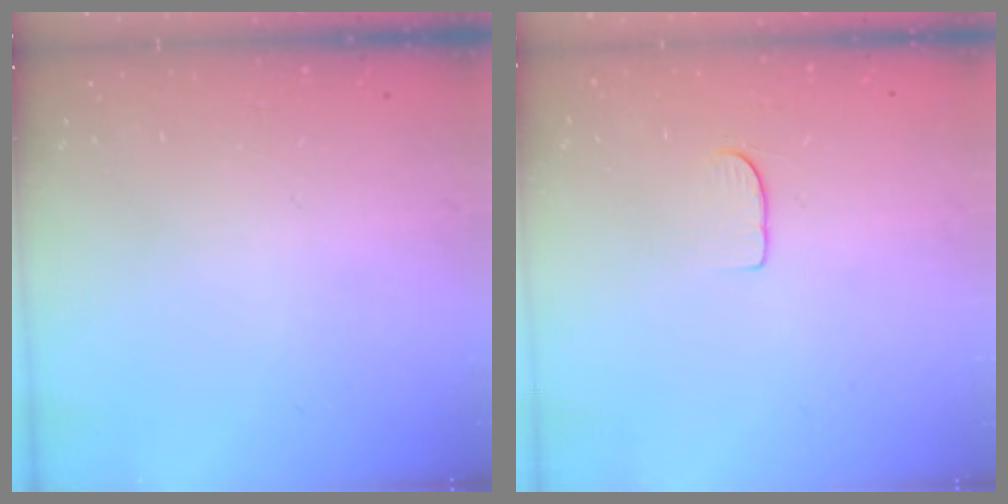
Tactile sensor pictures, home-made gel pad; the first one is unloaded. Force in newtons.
{"total": 4.9, "press": 4.9, "slide": 0.3}